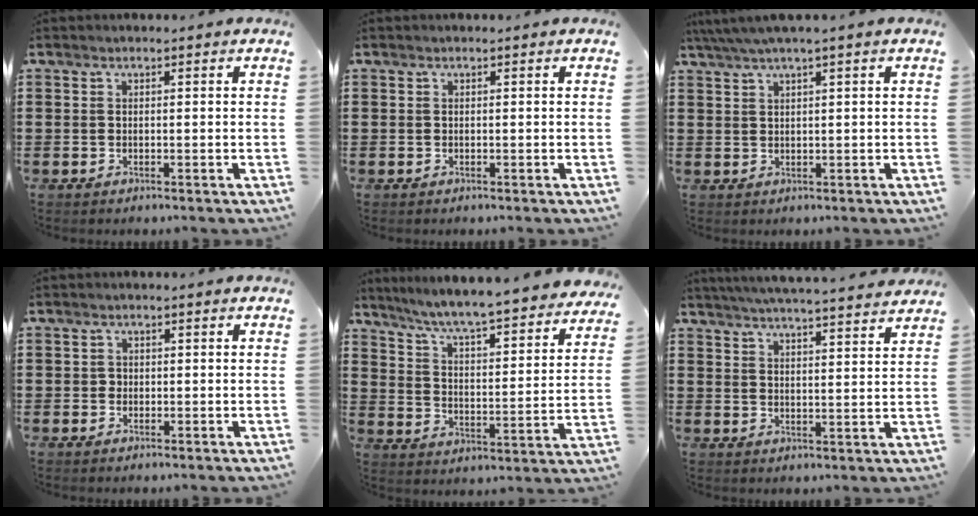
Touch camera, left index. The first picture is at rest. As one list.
[{"total": 0.0}, {"total": 2.2, "force": [1.3, -0.2, 1.8], "torque": [-0.035, 0.000, 0.022]}, {"total": 0.8, "force": [0.1, 0.7, 0.3], "torque": [-0.008, 0.005, 0.002]}, {"total": 5.7, "force": [5.1, -0.7, 2.3], "torque": [-0.069, -0.050, 0.079]}, {"total": 4.9, "force": [4.7, -0.7, 1.2], "torque": [-0.041, -0.030, 0.082]}]